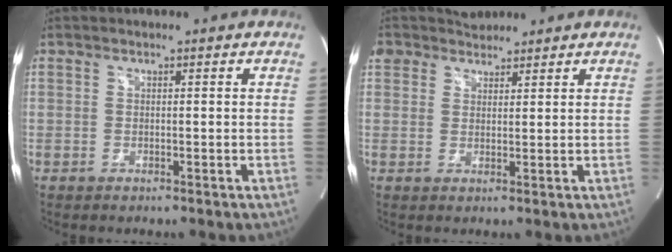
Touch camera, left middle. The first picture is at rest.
{"total": 4.9, "force": [4.1, 2.8, 0.1], "torque": [-0.002, 0.027, 0.075]}